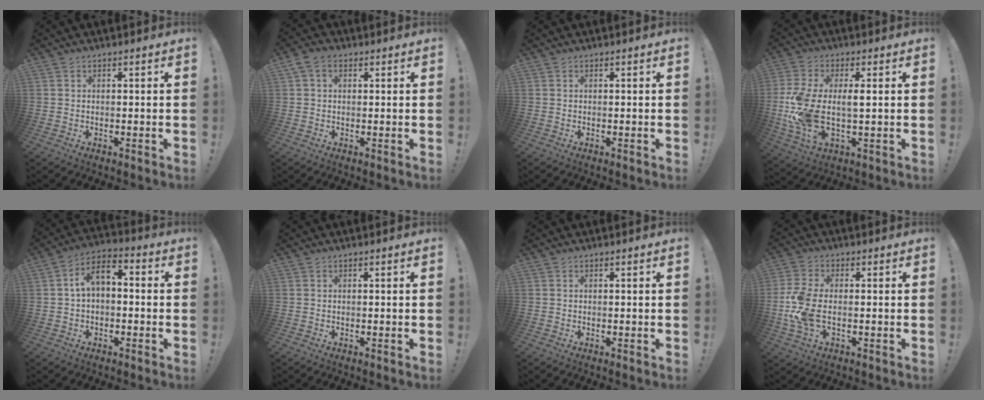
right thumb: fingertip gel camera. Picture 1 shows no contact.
{"total": 3.9, "force": [1.3, 2.8, 2.5], "torque": [-0.049, 0.009, 0.027]}
{"total": 0.0}
{"total": 12.2, "force": [-0.1, 5.4, 10.9], "torque": [-0.229, -0.011, -0.001]}
{"total": 7.0, "force": [-0.2, 4.4, 5.5], "torque": [-0.094, 0.014, 0.002]}
{"total": 0.0}
{"total": 0.0}
{"total": 9.9, "force": [-1.6, 5.5, 8.1], "torque": [-0.170, -0.006, -0.026]}